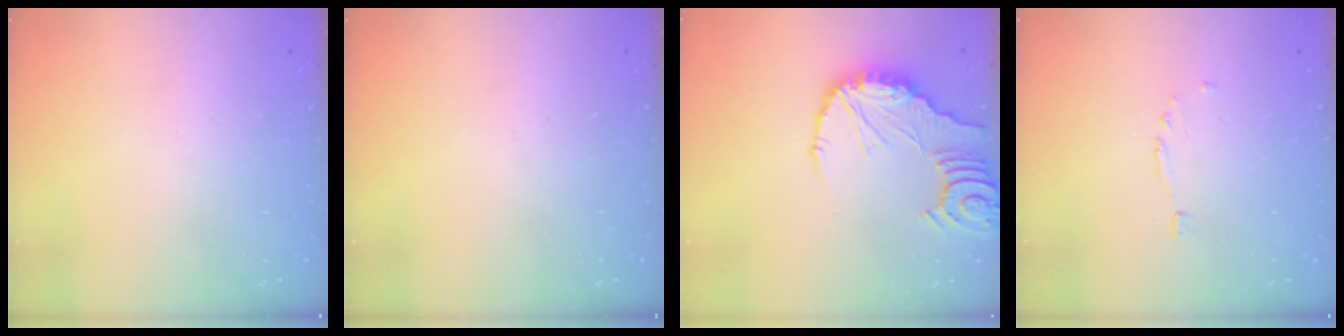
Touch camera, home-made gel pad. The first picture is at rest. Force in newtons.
{"total": 0.0}
{"total": 9.4, "press": 9.4, "slide": 1.1}
{"total": 1.1, "press": 0.8, "slide": 0.7}